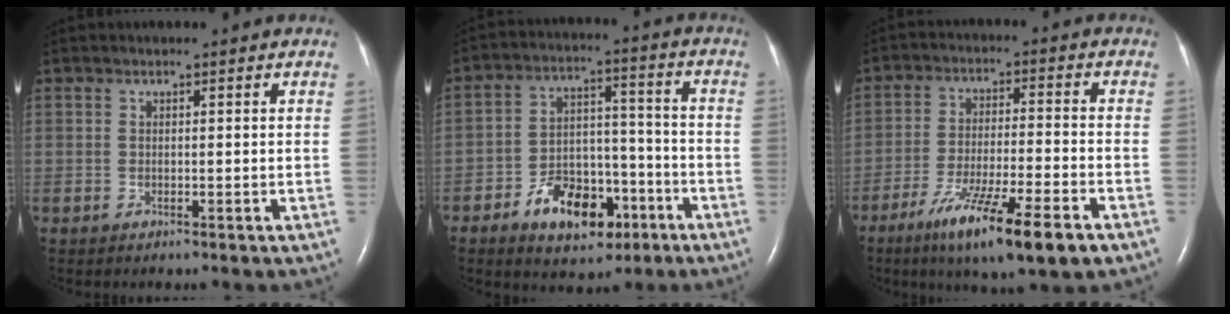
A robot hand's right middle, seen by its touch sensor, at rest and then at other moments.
{"total": 11.6, "force": [-6.3, 6.4, 7.4], "torque": [-0.125, 0.021, -0.095]}
{"total": 13.6, "force": [-8.1, 0.9, 10.9], "torque": [-0.188, -0.035, -0.135]}